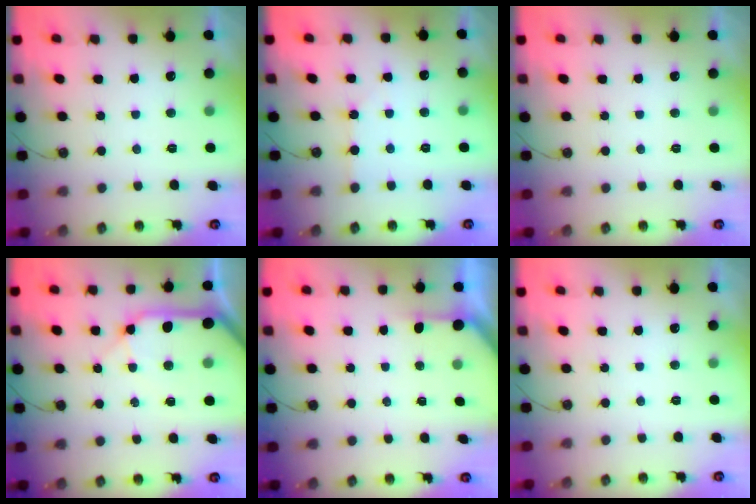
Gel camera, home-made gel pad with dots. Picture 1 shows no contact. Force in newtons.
{"total": 2.6, "press": 2.5, "slide": 0.5}
{"total": 0.0}
{"total": 15.0, "press": 14.8, "slide": 2.4}
{"total": 1.7, "press": 1.7, "slide": 0.2}
{"total": 0.0}